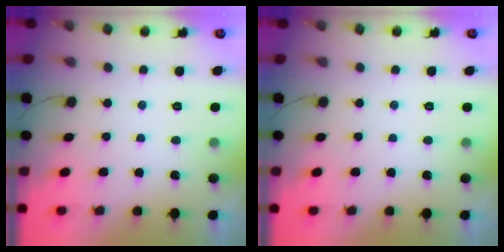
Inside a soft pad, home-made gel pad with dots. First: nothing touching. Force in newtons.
{"total": 0.0}